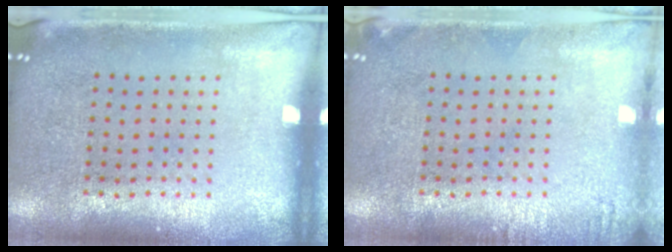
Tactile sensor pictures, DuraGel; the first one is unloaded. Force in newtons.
{"total": 0.8, "press": 0.8, "slide": 0.1}